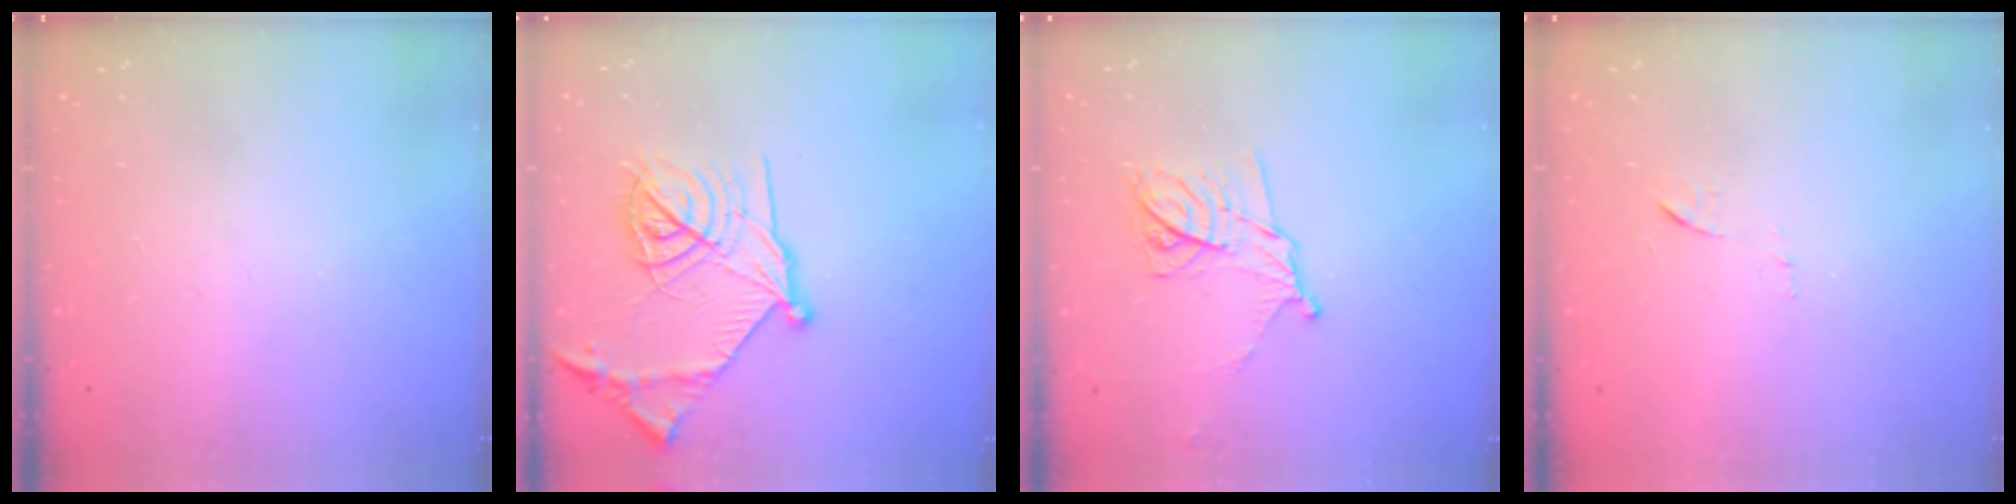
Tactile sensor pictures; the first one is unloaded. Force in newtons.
{"total": 18.5, "press": 18.4, "slide": 1.6}
{"total": 11.3, "press": 11.3, "slide": 0.7}
{"total": 6.5, "press": 6.5, "slide": 0.5}